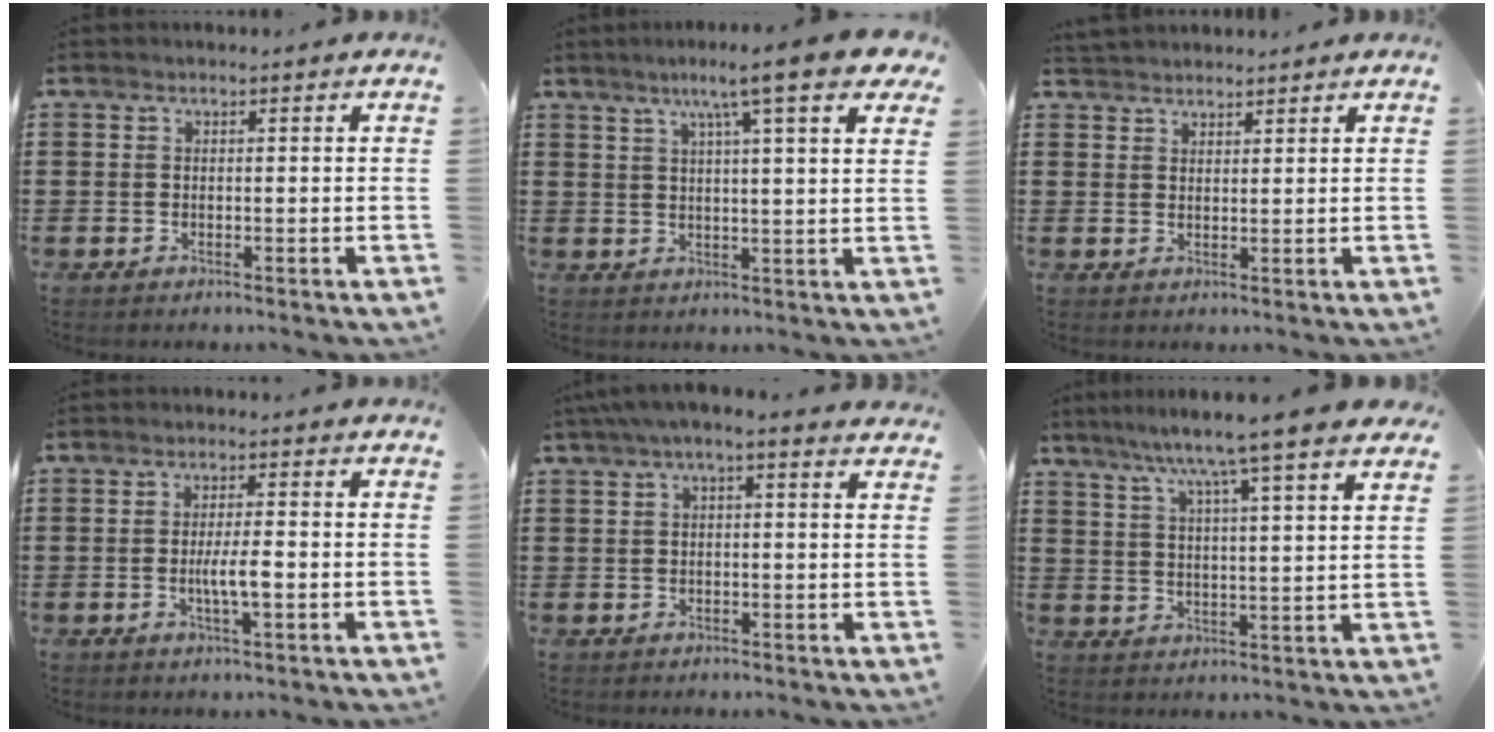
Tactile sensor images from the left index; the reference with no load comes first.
{"total": 9.3, "force": [6.2, 0.5, 7.0], "torque": [-0.126, -0.010, 0.100]}
{"total": 2.0, "force": [2.0, 0.5, -0.2], "torque": [-0.002, 0.002, 0.040]}
{"total": 4.0, "force": [-0.8, 0.7, 3.9], "torque": [-0.074, -0.002, -0.018]}
{"total": 2.4, "force": [1.3, 0.4, 1.9], "torque": [-0.040, 0.004, 0.022]}
{"total": 7.6, "force": [6.1, -1.0, 4.4], "torque": [-0.106, -0.029, 0.099]}